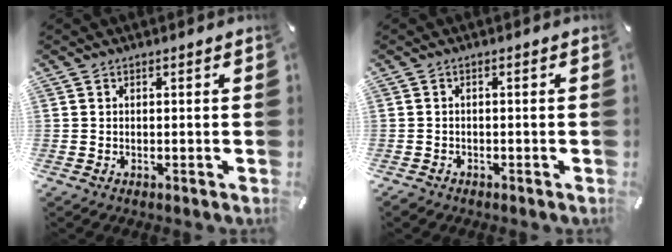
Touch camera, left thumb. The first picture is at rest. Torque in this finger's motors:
{"motor_torque": [0.05, -0.03, -0.01, -0.01, 0.00]}